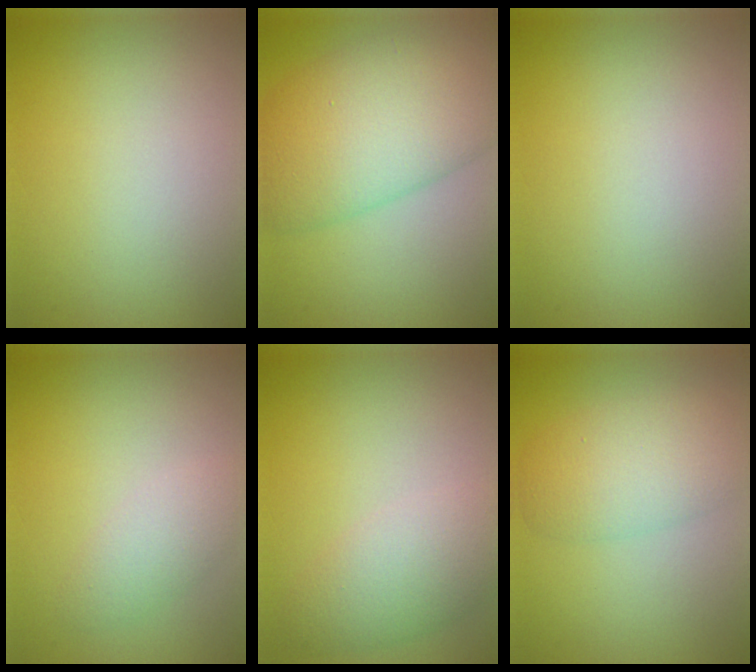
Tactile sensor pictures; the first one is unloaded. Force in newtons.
{"total": 10.5, "press": 10.5, "slide": 0.3}
{"total": 0.0}
{"total": 2.1, "press": 2.1, "slide": 0.0}
{"total": 4.1, "press": 4.1, "slide": 0.1}
{"total": 4.9, "press": 4.9, "slide": 0.3}